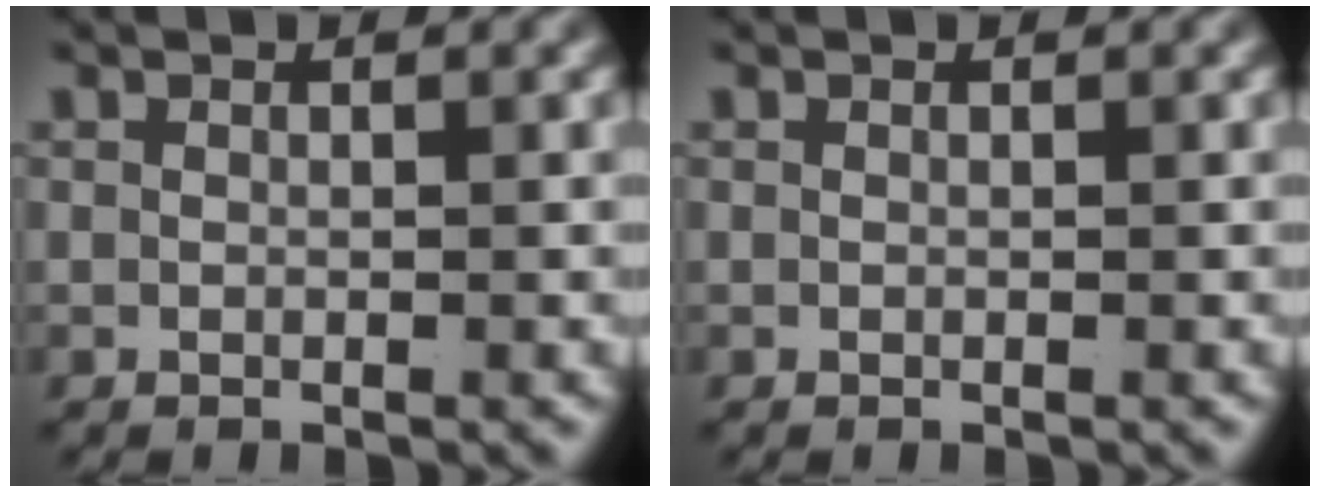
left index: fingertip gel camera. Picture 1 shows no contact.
{"total": 0.0}